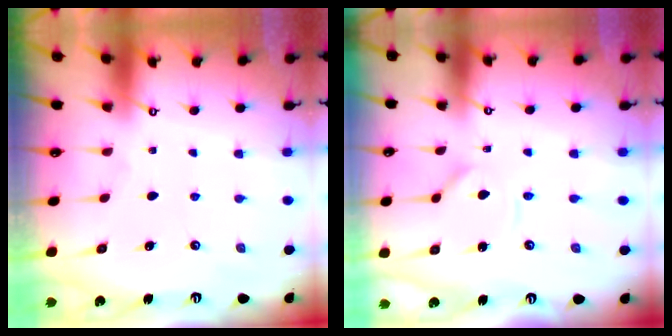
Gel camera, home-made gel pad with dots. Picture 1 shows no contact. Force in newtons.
{"total": 4.3, "press": 4.3, "slide": 0.5}